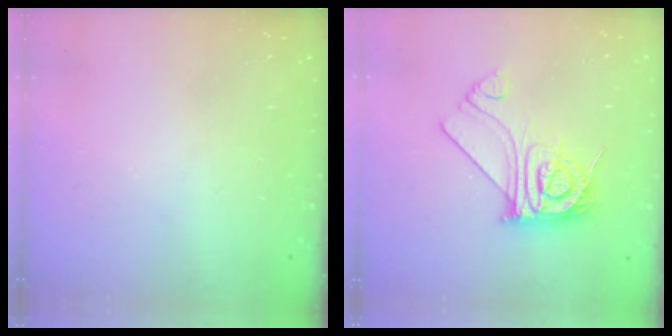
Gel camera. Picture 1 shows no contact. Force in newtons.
{"total": 13.7, "press": 13.6, "slide": 1.2}